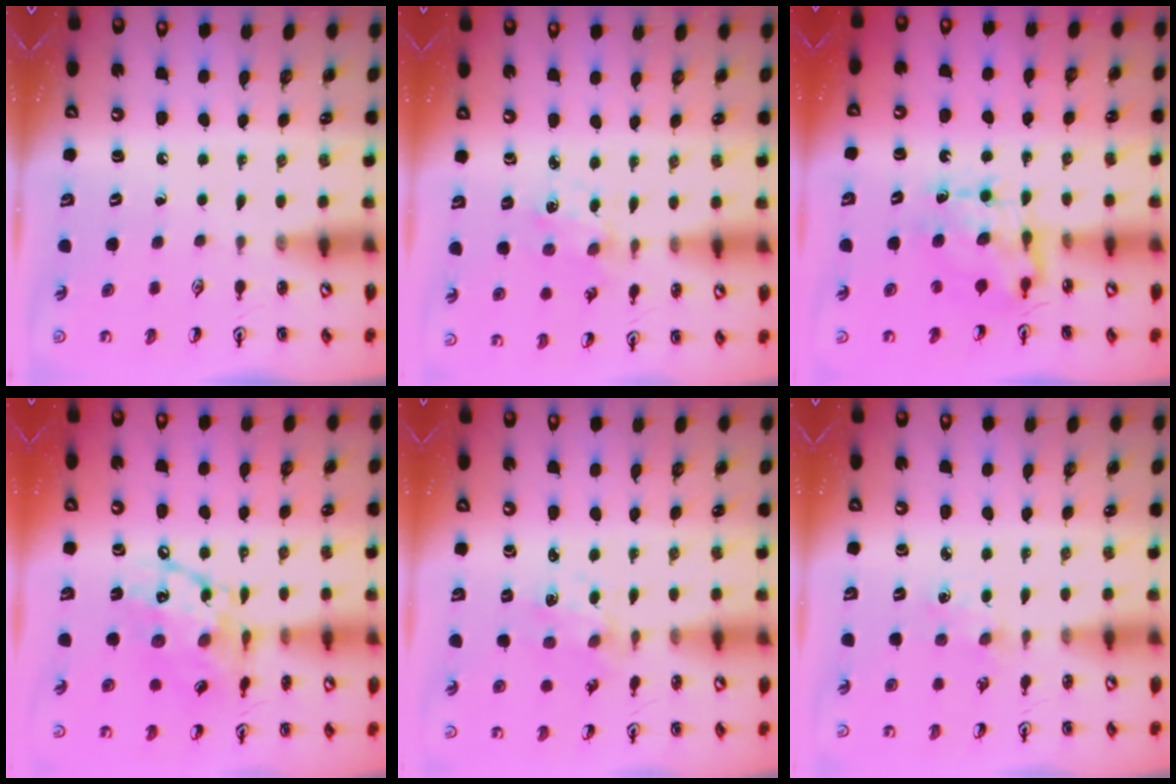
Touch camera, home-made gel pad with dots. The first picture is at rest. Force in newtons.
{"total": 1.1, "press": 1.0, "slide": 0.2}
{"total": 6.6, "press": 6.6, "slide": 0.6}
{"total": 14.7, "press": 14.6, "slide": 1.1}
{"total": 2.4, "press": 2.4, "slide": 0.4}
{"total": 2.3, "press": 2.3, "slide": 0.3}